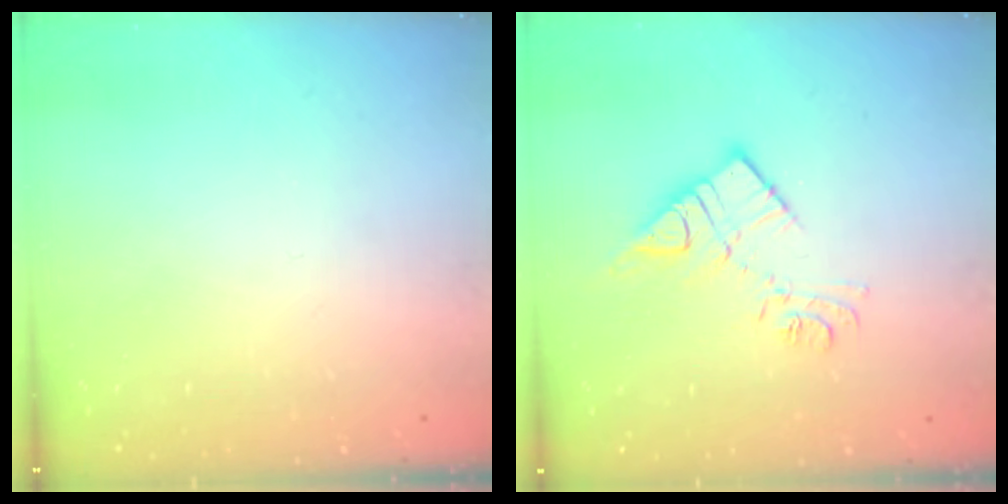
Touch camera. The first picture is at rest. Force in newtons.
{"total": 12.0, "press": 12.0, "slide": 0.8}